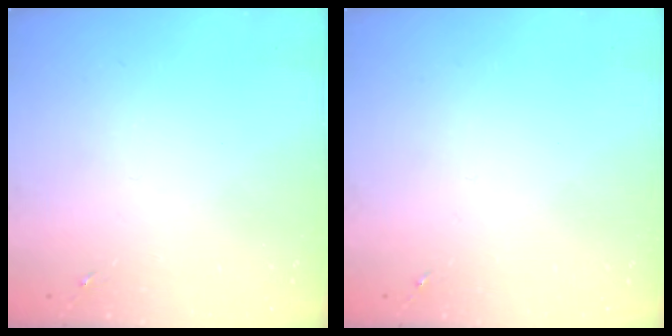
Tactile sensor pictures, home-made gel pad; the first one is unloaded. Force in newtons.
{"total": 0.0}